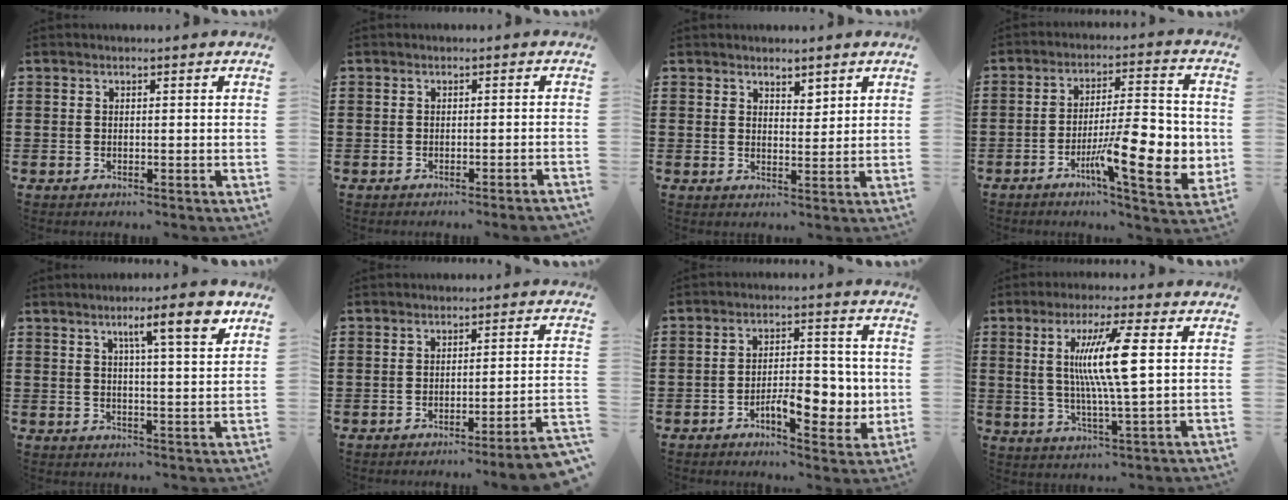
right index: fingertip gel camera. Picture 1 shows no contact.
{"total": 1.0, "force": [-0.8, -0.2, 0.5], "torque": [-0.010, -0.002, -0.016]}
{"total": 2.5, "force": [2.2, 1.1, 0.2], "torque": [-0.002, 0.004, 0.042]}
{"total": 13.6, "force": [-3.7, 3.8, 12.6], "torque": [-0.193, -0.008, -0.062]}
{"total": 7.6, "force": [4.4, 0.5, 6.1], "torque": [-0.098, -0.009, 0.065]}
{"total": 3.6, "force": [-2.8, -0.5, 2.2], "torque": [-0.040, -0.016, -0.055]}
{"total": 8.1, "force": [-2.2, 3.8, 6.8], "torque": [-0.085, 0.002, -0.038]}
{"total": 10.8, "force": [2.2, 0.8, 10.6], "torque": [-0.209, 0.003, 0.027]}